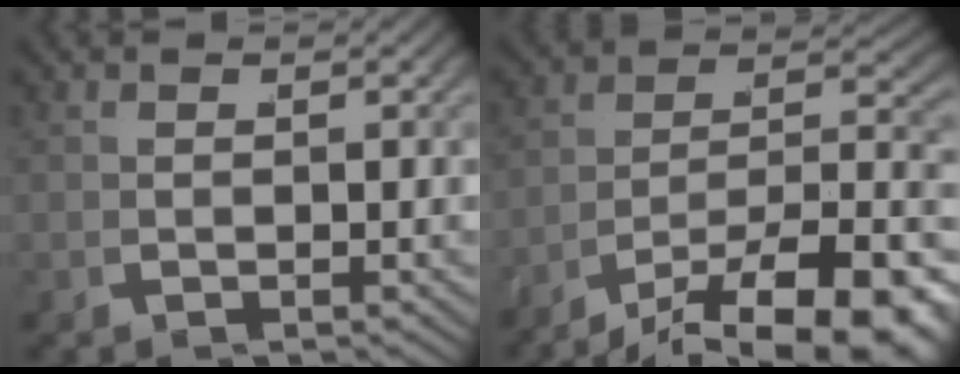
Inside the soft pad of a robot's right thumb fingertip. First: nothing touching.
{"total": 13.0, "force": [-6.5, 7.4, 8.5], "torque": [-0.123, -0.039, -0.091]}